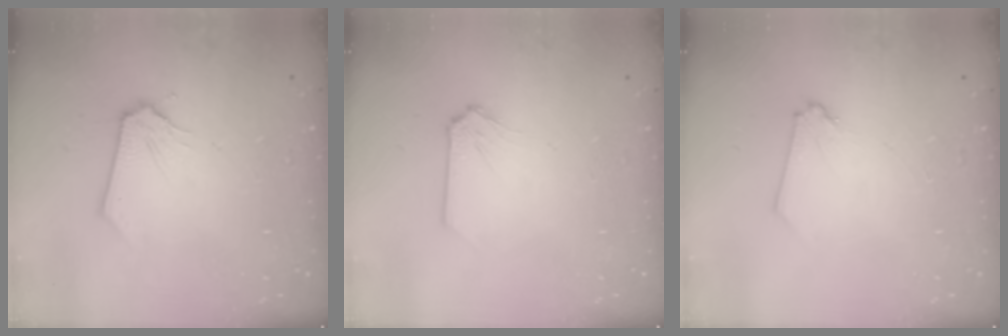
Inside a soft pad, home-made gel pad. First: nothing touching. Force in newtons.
{"total": 0.0}
{"total": 0.0}